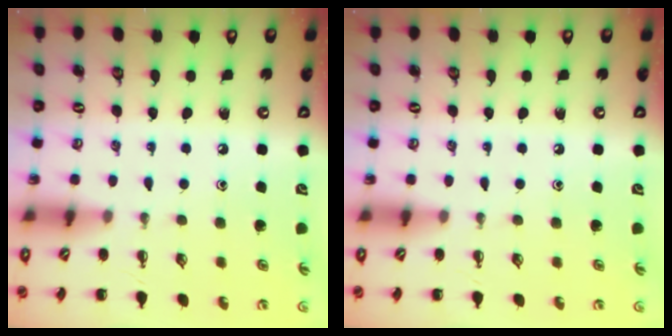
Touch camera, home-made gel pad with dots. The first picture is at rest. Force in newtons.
{"total": 0.0}